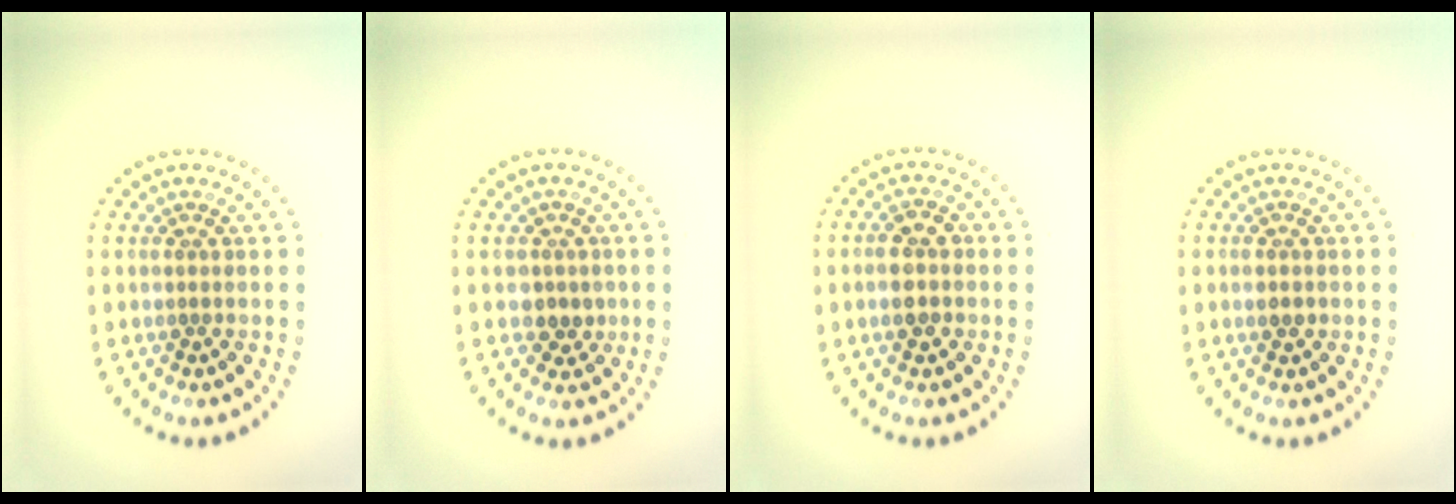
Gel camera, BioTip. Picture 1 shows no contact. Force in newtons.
{"total": 2.1, "press": 1.8, "slide": 0.9}
{"total": 2.6, "press": 2.6, "slide": 0.1}
{"total": 1.4, "press": 1.4, "slide": 0.2}